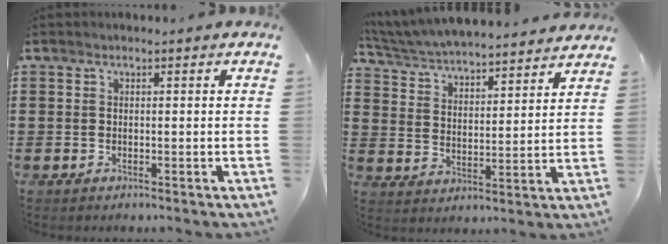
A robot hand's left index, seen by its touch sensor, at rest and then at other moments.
{"total": 5.3, "force": [5.2, 0.0, 0.9], "torque": [-0.044, -0.036, 0.088]}